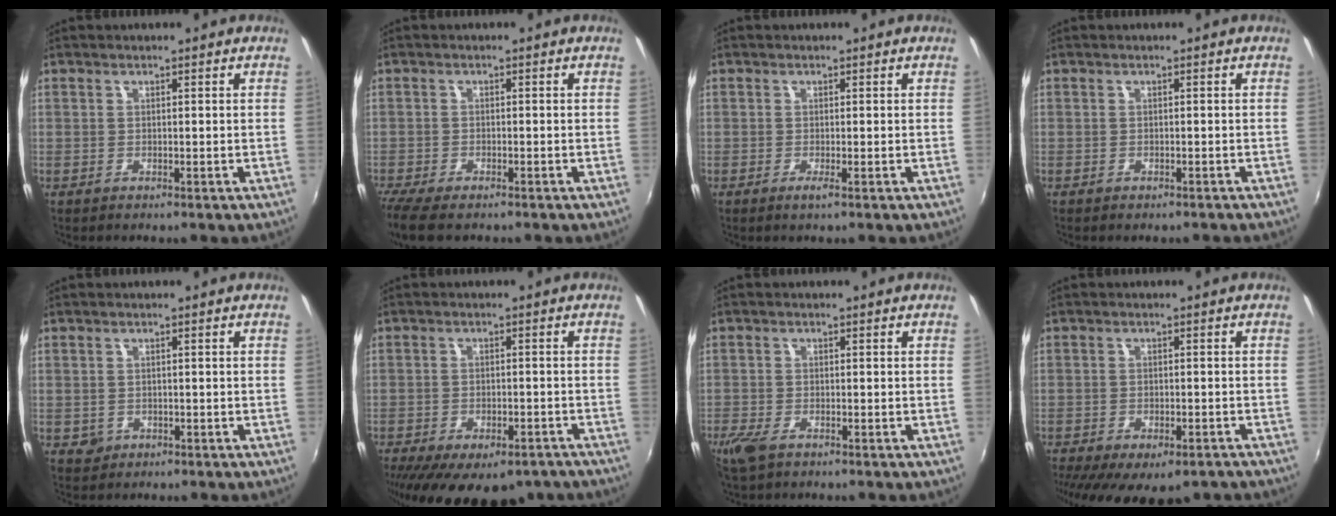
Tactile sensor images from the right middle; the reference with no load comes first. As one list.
[{"total": 7.4, "force": [-5.8, 2.0, 4.1], "torque": [-0.103, -0.040, -0.109]}, {"total": 1.1, "force": [-0.6, -0.2, 0.9], "torque": [-0.018, -0.005, -0.012]}, {"total": 1.6, "force": [-1.4, 0.6, 0.5], "torque": [-0.013, -0.008, -0.018]}, {"total": 1.9, "force": [-0.6, 1.8, 0.4], "torque": [-0.010, -0.003, -0.006]}, {"total": 18.6, "force": [-13.0, 8.5, 10.3], "torque": [-0.206, -0.037, -0.169]}, {"total": 4.2, "force": [-2.9, 1.8, 2.5], "torque": [-0.067, -0.012, -0.057]}, {"total": 14.2, "force": [-9.8, 6.1, 8.3], "torque": [-0.172, -0.047, -0.133]}]